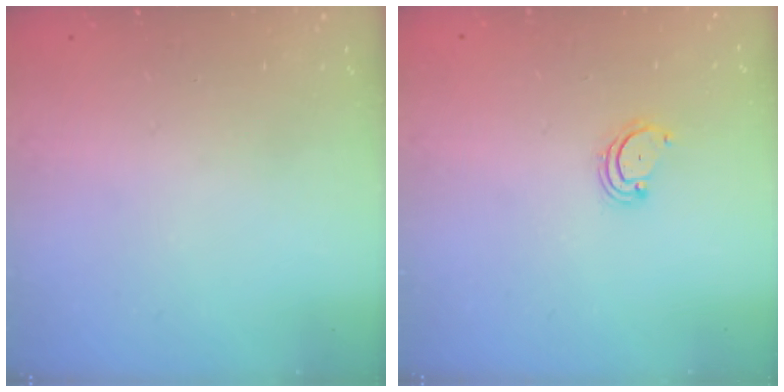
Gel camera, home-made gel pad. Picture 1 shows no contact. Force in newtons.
{"total": 2.9, "press": 2.9, "slide": 0.3}